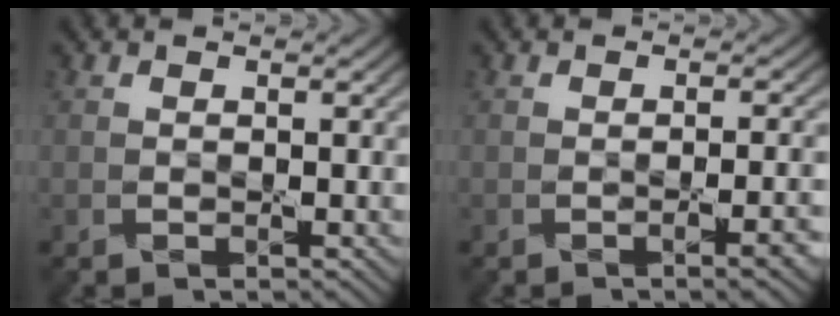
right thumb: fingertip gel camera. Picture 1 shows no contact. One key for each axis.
{"total": 3.2, "fx": -1.1, "fy": 0.8, "fz": 2.9, "tx": -0.038, "ty": 0.004, "tz": -0.019}